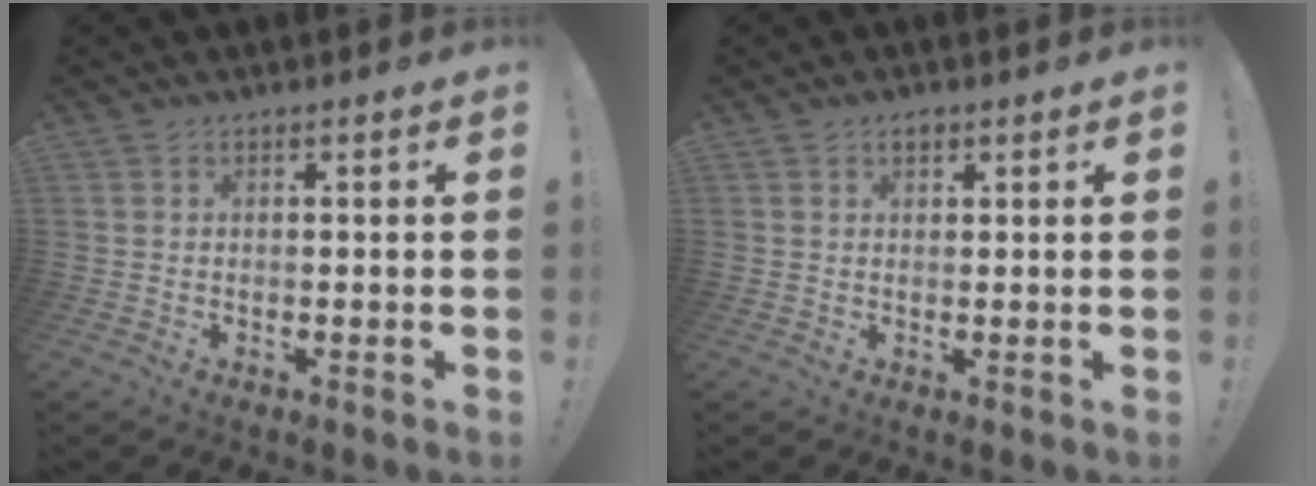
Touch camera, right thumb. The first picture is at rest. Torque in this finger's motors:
{"motor_torque": [-0.12, 0.42, 0.12, -0.12, 0.00]}